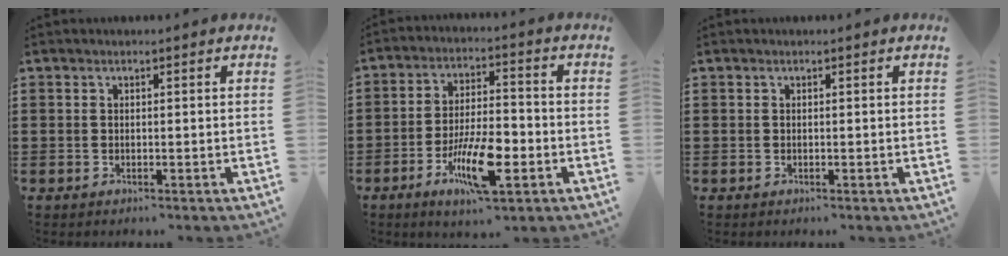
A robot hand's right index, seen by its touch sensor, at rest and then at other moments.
{"total": 10.2, "force": [-4.1, 3.3, 8.7], "torque": [-0.175, -0.006, -0.073]}
{"total": 0.0}